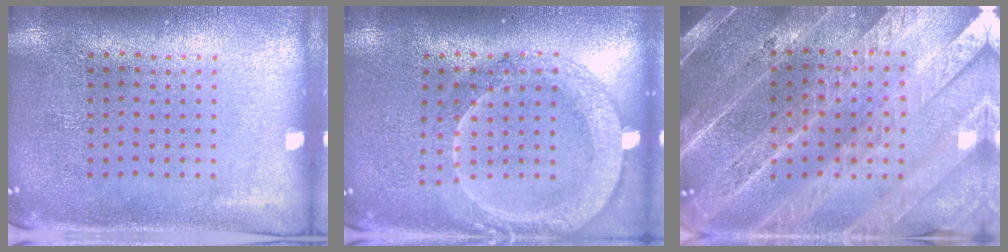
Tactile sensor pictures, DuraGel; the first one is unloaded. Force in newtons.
{"total": 2.0, "press": 1.9, "slide": 0.6}
{"total": 5.0, "press": 4.3, "slide": 2.4}